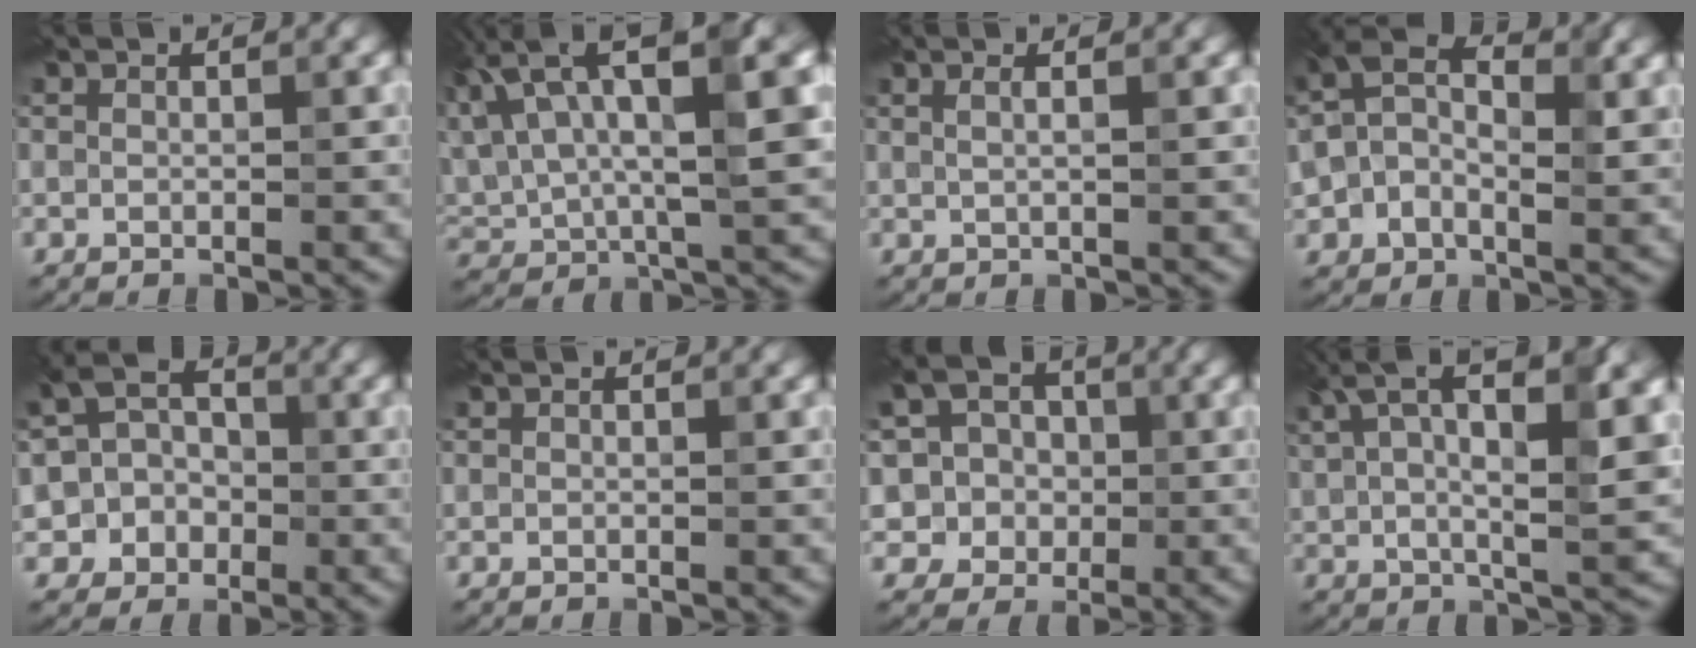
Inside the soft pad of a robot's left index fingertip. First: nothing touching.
{"total": 14.0, "force": [5.9, 5.1, 11.7], "torque": [-0.229, 0.028, 0.104]}
{"total": 3.1, "force": [1.3, 1.6, 2.3], "torque": [-0.010, 0.013, -0.017]}
{"total": 8.1, "force": [1.2, 5.3, 6.1], "torque": [-0.121, 0.010, 0.005]}
{"total": 4.4, "force": [-1.3, 3.8, 1.8], "torque": [-0.022, 0.007, -0.029]}
{"total": 0.0}
{"total": 5.8, "force": [0.7, 5.2, 2.4], "torque": [-0.036, 0.019, -0.018]}
{"total": 10.8, "force": [4.7, 3.6, 9.1], "torque": [-0.166, 0.012, 0.077]}